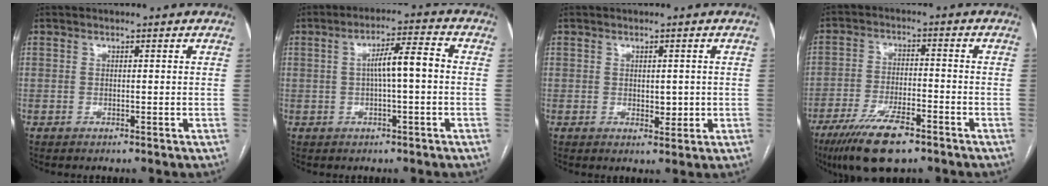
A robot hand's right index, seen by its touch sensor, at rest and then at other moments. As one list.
[{"total": 6.2, "force": [0.0, 0.7, 6.1], "torque": [-0.105, 0.019, 0.001]}, {"total": 2.7, "force": [-0.1, 1.6, 2.2], "torque": [-0.028, -0.004, 0.005]}, {"total": 10.7, "force": [-7.2, 3.0, 7.3], "torque": [-0.136, -0.015, -0.124]}]